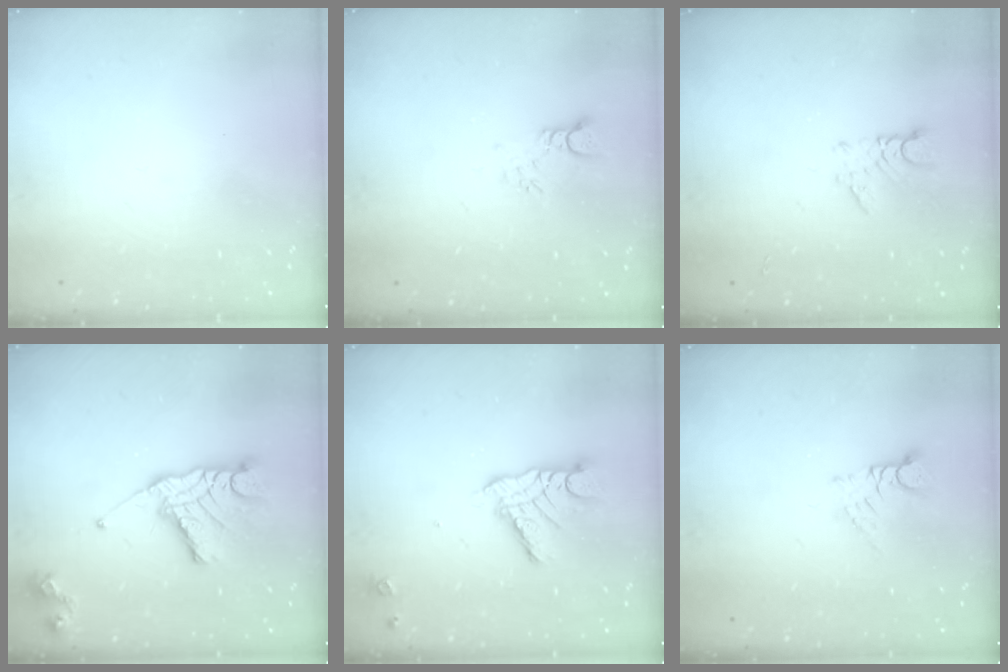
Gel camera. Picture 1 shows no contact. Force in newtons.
{"total": 2.8, "press": 2.8, "slide": 0.4}
{"total": 2.7, "press": 2.6, "slide": 0.3}
{"total": 15.2, "press": 15.1, "slide": 1.3}
{"total": 11.6, "press": 11.5, "slide": 0.9}
{"total": 5.2, "press": 5.2, "slide": 0.3}